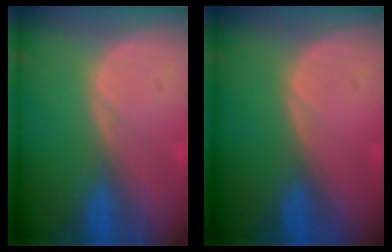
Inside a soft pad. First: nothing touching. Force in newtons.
{"total": 0.0}